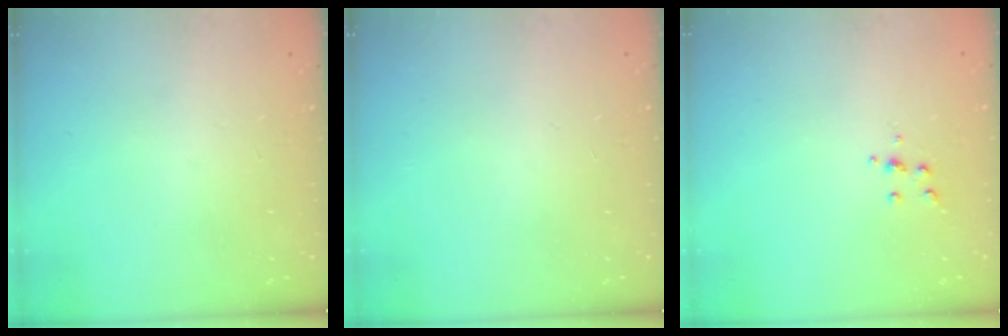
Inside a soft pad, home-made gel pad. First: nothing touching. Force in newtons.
{"total": 0.0}
{"total": 4.0, "press": 3.9, "slide": 0.9}